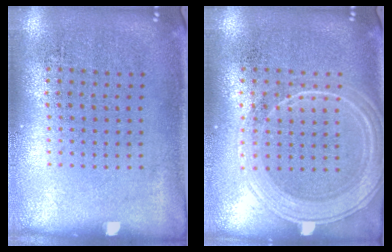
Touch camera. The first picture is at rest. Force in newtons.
{"total": 1.8, "press": 1.8, "slide": 0.2}